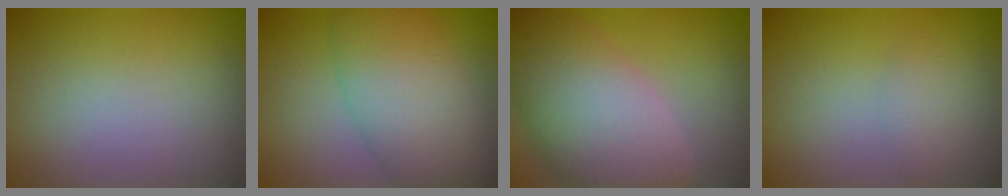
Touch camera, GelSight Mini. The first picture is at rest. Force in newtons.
{"total": 7.6, "press": 7.6, "slide": 0.3}
{"total": 9.8, "press": 9.8, "slide": 0.3}
{"total": 1.3, "press": 1.3, "slide": 0.0}